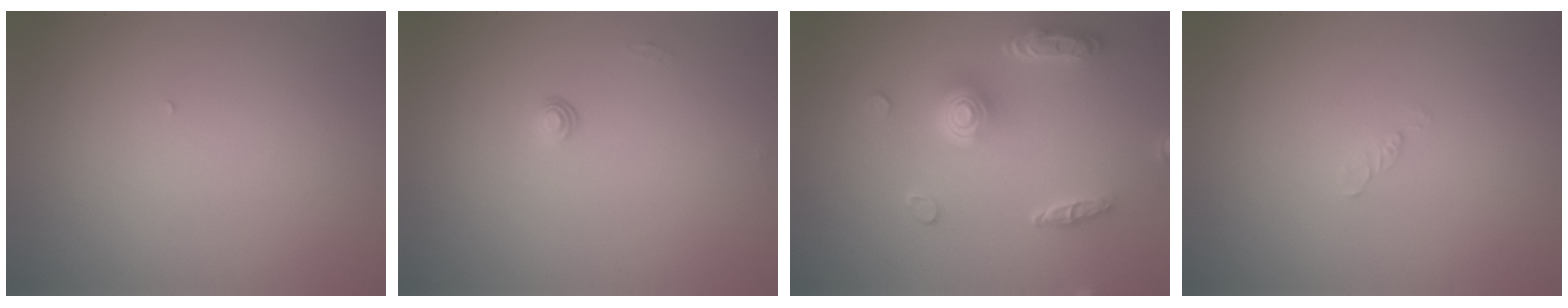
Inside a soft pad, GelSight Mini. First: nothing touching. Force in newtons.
{"total": 0.6, "press": 0.4, "slide": 0.5}
{"total": 5.0, "press": 3.8, "slide": 3.2}
{"total": 0.6, "press": 0.6, "slide": 0.1}